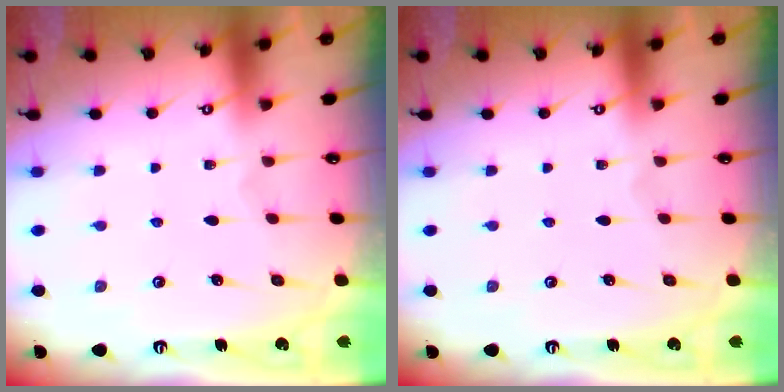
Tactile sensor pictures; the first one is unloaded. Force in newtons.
{"total": 0.0}